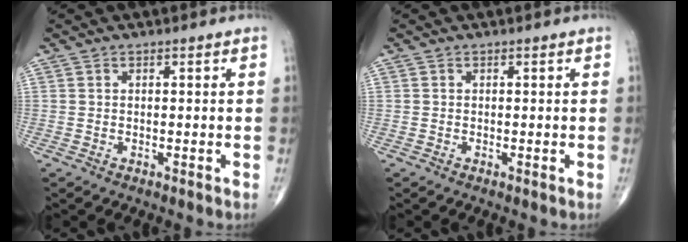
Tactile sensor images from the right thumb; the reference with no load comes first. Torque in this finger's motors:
{"motor_torque": [2.25, 2.08, -0.04, -0.13, 0.02]}